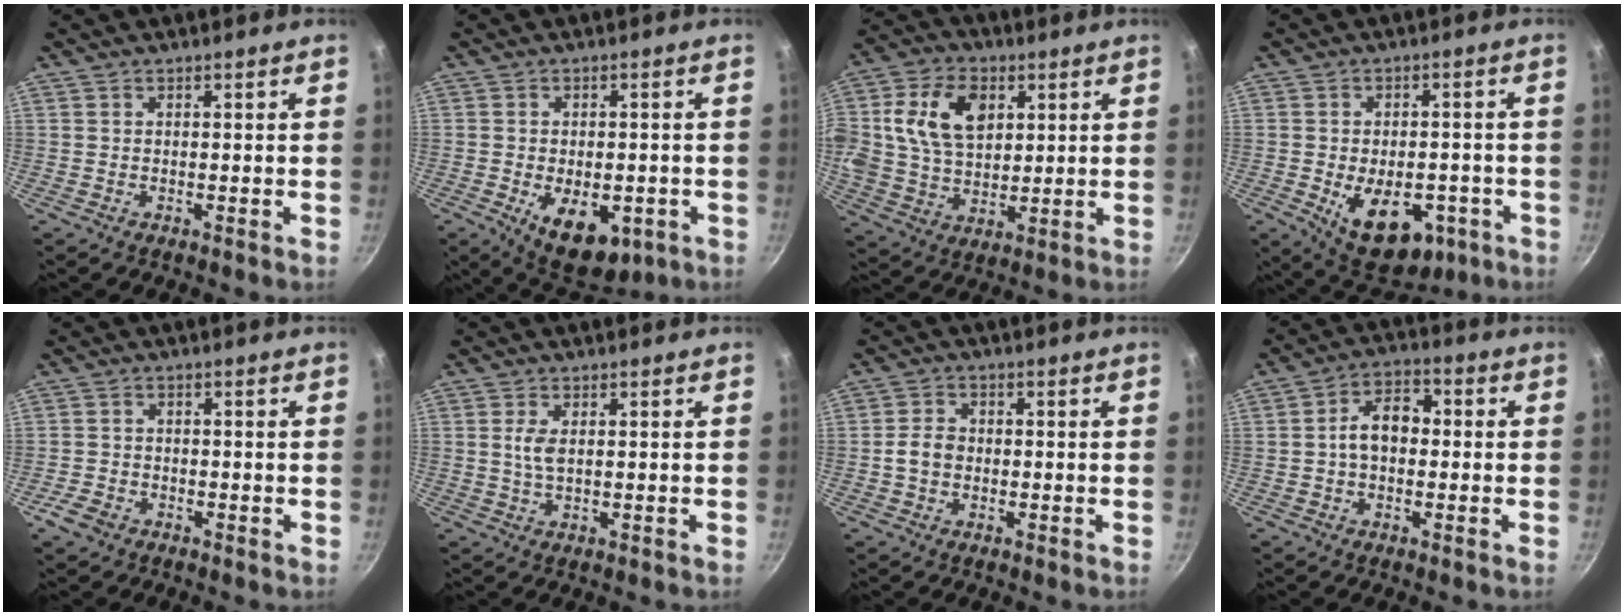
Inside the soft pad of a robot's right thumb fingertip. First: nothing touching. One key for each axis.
{"total": 11.5, "fx": -3.6, "fy": 6.7, "fz": 8.6, "tx": -0.089, "ty": 0.000, "tz": -0.035}
{"total": 16.0, "fx": 4.2, "fy": 11.1, "fz": 10.7, "tx": -0.190, "ty": 0.007, "tz": 0.074}
{"total": 14.7, "fx": -4.9, "fy": 9.0, "fz": 10.6, "tx": -0.117, "ty": 0.002, "tz": -0.052}
{"total": 3.4, "fx": -2.1, "fy": 2.2, "fz": 1.5, "tx": -0.031, "ty": 0.016, "tz": -0.040}
{"total": 2.9, "fx": 0.5, "fy": 1.4, "fz": 2.6, "tx": -0.052, "ty": 0.000, "tz": 0.009}
{"total": 3.8, "fx": -0.7, "fy": 2.9, "fz": 2.3, "tx": -0.034, "ty": 0.018, "tz": -0.016}
{"total": 7.6, "fx": -0.2, "fy": 5.1, "fz": 5.6, "tx": -0.063, "ty": 0.028, "tz": -0.015}